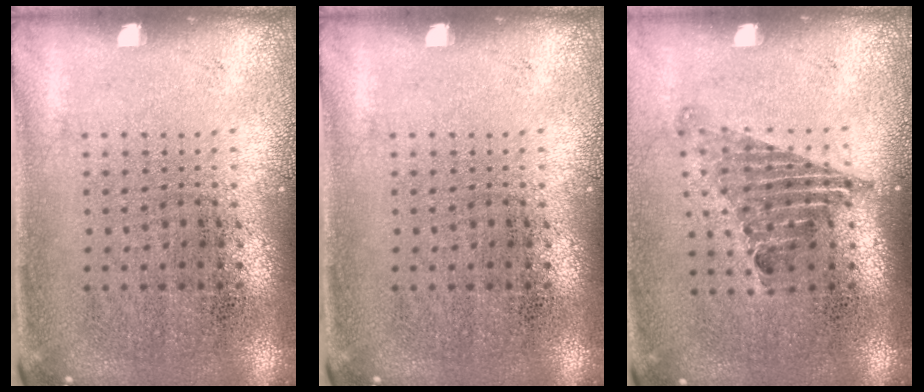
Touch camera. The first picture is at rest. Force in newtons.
{"total": 0.0}
{"total": 1.3, "press": 1.0, "slide": 0.9}